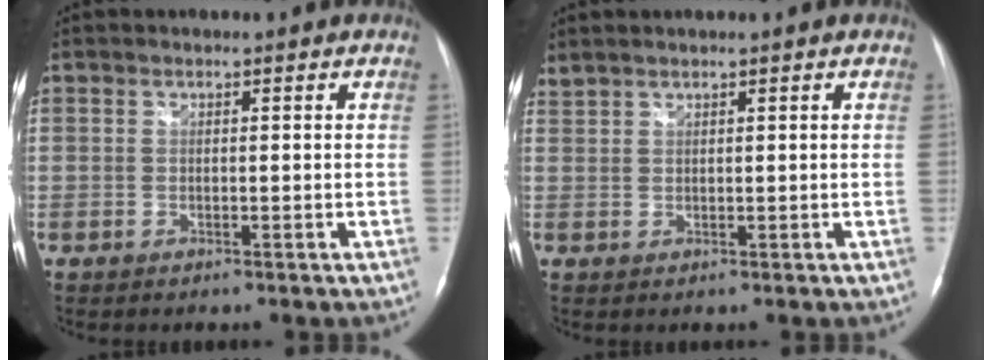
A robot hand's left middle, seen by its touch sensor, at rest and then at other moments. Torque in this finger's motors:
{"motor_torque": [0.20, -0.20, 0.18, 0.12]}